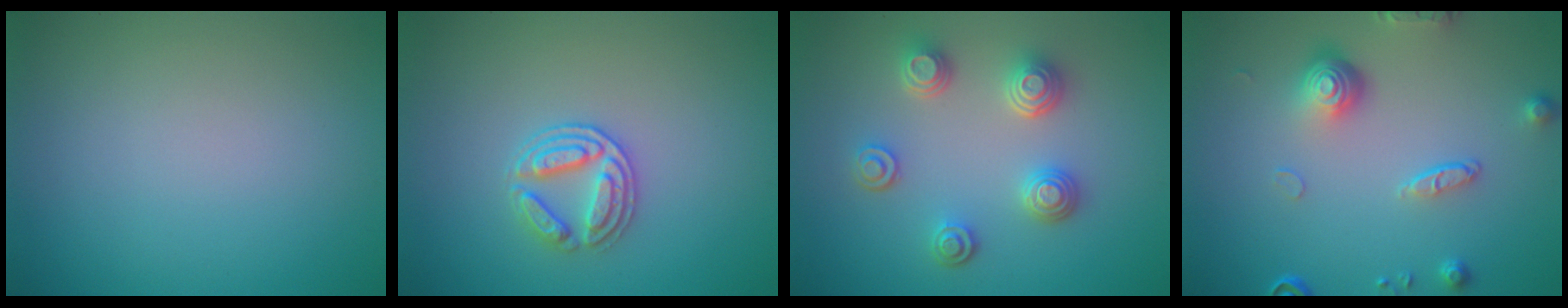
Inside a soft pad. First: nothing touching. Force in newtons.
{"total": 2.9, "press": 2.7, "slide": 1.0}
{"total": 3.9, "press": 3.3, "slide": 2.0}
{"total": 4.6, "press": 3.2, "slide": 3.3}